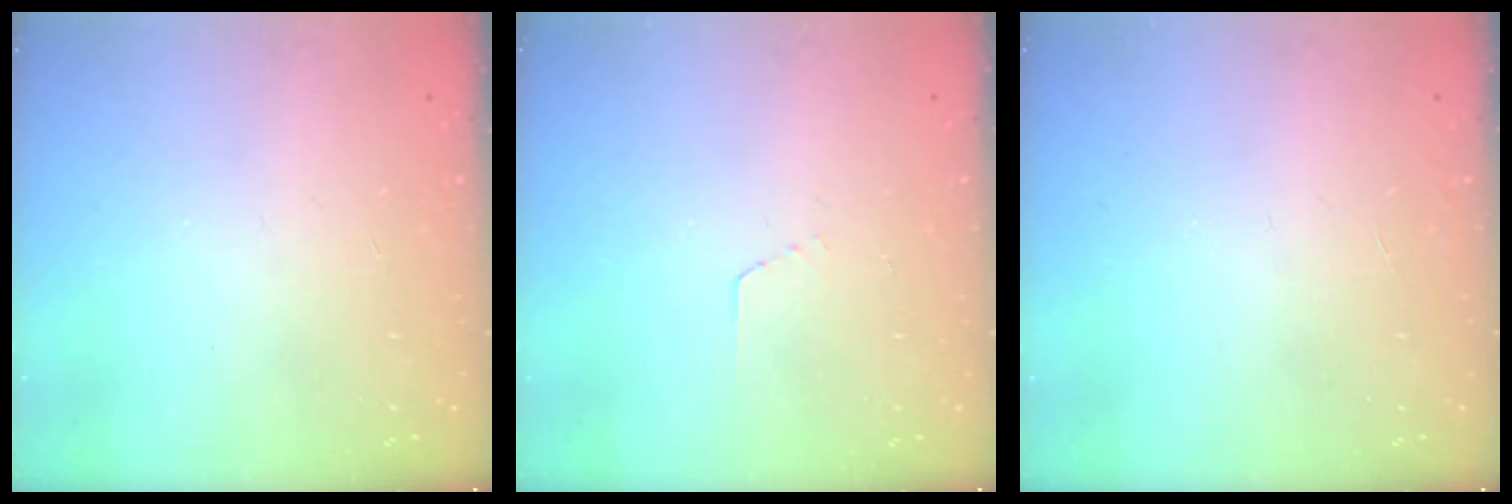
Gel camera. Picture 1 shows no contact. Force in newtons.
{"total": 2.9, "press": 2.9, "slide": 0.2}
{"total": 0.0}